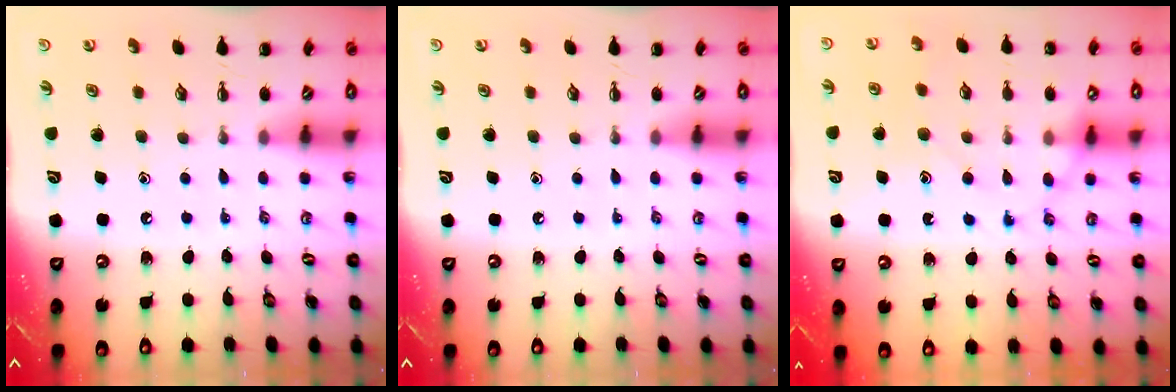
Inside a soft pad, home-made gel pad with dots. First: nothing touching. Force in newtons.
{"total": 0.0}
{"total": 13.7, "press": 13.7, "slide": 0.4}